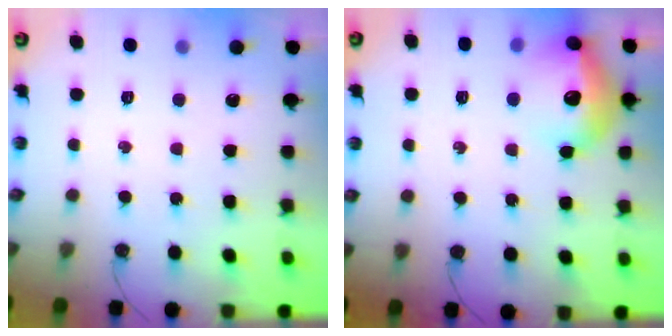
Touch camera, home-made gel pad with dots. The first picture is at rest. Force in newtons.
{"total": 17.2, "press": 17.2, "slide": 1.4}